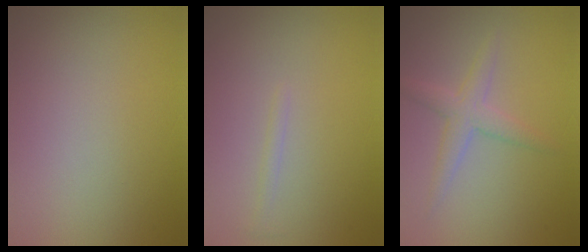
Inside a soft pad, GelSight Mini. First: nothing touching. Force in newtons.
{"total": 0.6, "press": 0.6, "slide": 0.0}
{"total": 2.3, "press": 2.3, "slide": 0.1}